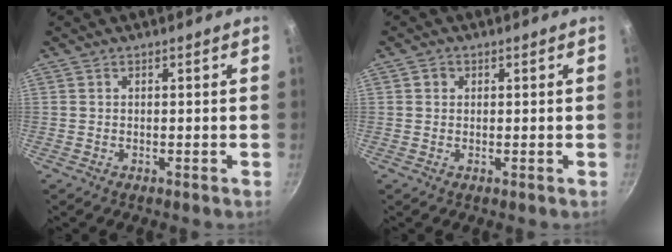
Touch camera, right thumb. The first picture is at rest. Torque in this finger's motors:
{"motor_torque": [0.91, 1.22, 0.13, 0.13, 0.44]}